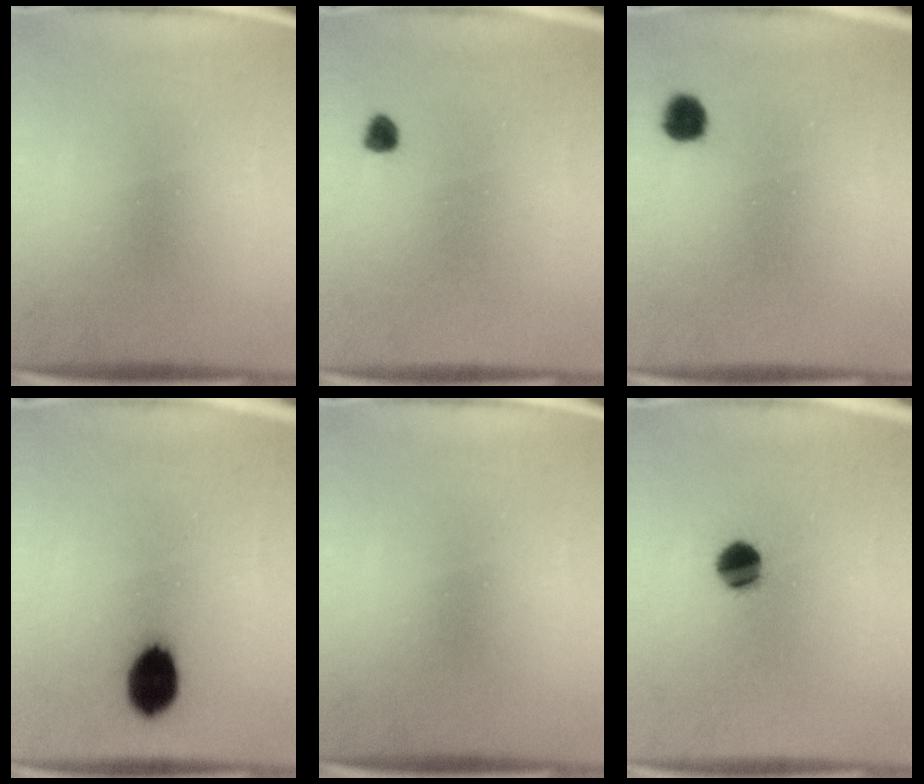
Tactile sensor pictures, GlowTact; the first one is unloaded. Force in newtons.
{"total": 1.8}
{"total": 3.6}
{"total": 9.4}
{"total": 0.0}
{"total": 6.4}